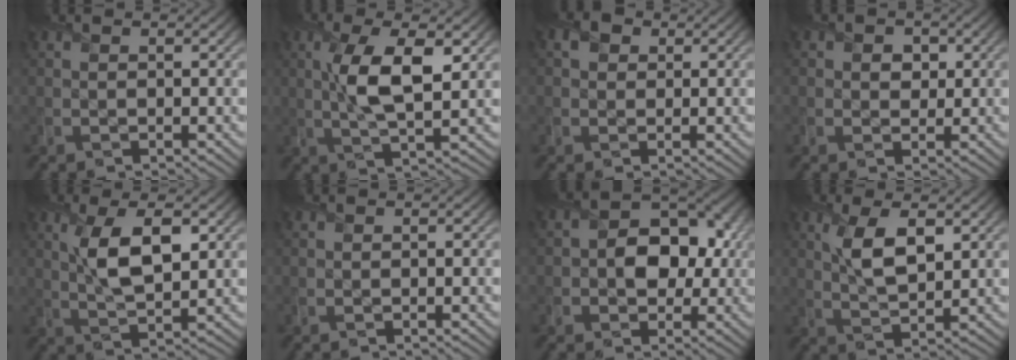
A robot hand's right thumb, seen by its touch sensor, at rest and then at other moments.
{"total": 8.1, "force": [1.5, 2.7, 7.5], "torque": [-0.154, 0.002, 0.026]}
{"total": 1.9, "force": [0.5, 1.7, 0.7], "torque": [-0.014, -0.001, 0.003]}
{"total": 2.4, "force": [0.7, 2.0, 1.0], "torque": [-0.015, -0.006, 0.003]}
{"total": 7.7, "force": [2.3, 3.0, 6.7], "torque": [-0.134, 0.003, 0.044]}
{"total": 0.0}
{"total": 7.4, "force": [0.0, 5.4, 5.1], "torque": [-0.066, 0.005, -0.008]}
{"total": 6.2, "force": [2.3, 2.6, 5.2], "torque": [-0.110, -0.001, 0.046]}